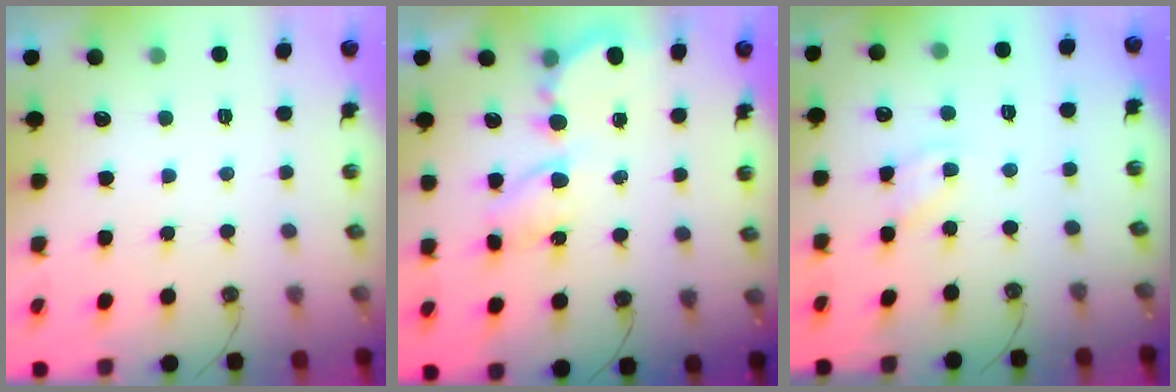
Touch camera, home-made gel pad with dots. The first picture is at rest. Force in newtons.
{"total": 7.0, "press": 7.0, "slide": 0.6}
{"total": 3.0, "press": 3.0, "slide": 0.4}